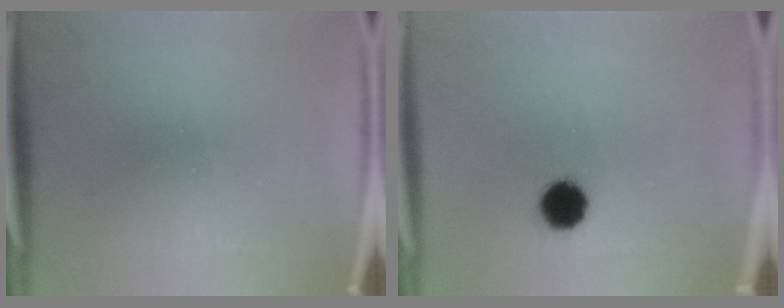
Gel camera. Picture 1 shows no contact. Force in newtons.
{"total": 6.6}